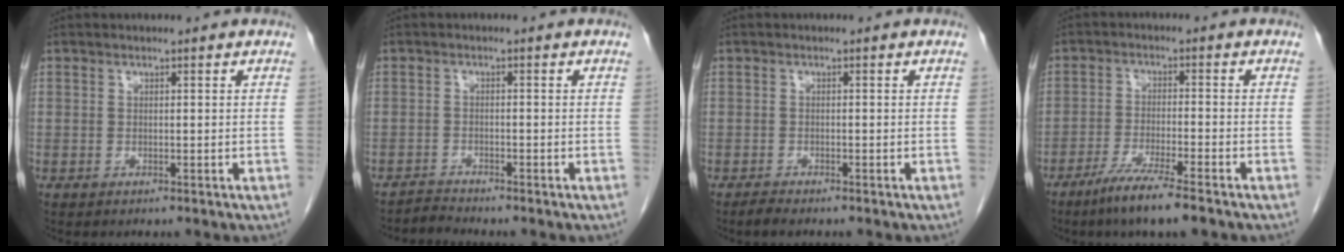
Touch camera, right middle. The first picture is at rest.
{"total": 1.8, "force": [-1.6, -0.4, -0.7], "torque": [0.020, -0.012, -0.029]}
{"total": 1.3, "force": [-1.2, 0.1, 0.6], "torque": [-0.019, -0.003, -0.023]}
{"total": 7.2, "force": [-5.1, -0.1, 5.1], "torque": [-0.094, -0.019, -0.090]}